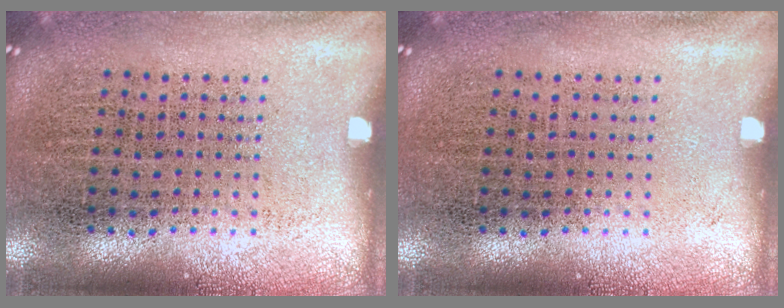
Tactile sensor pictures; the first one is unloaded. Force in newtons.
{"total": 0.0}